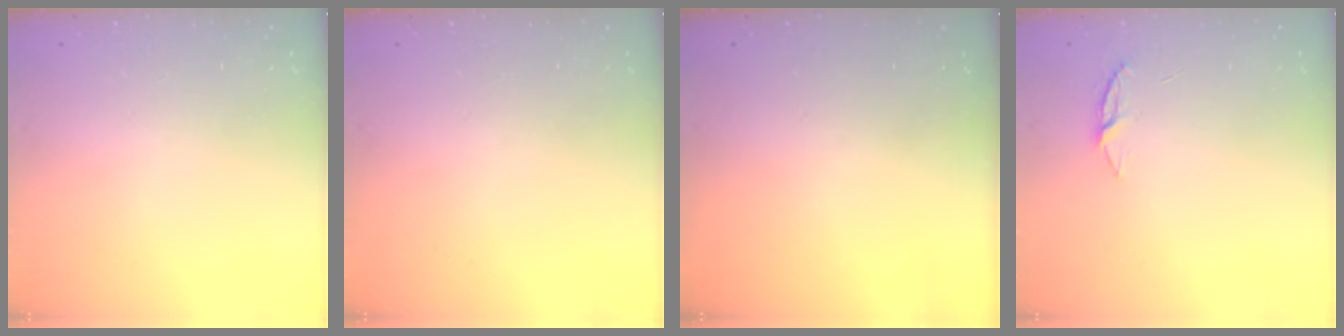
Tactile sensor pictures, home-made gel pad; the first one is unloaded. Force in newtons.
{"total": 0.0}
{"total": 0.0}
{"total": 4.6, "press": 4.5, "slide": 0.4}